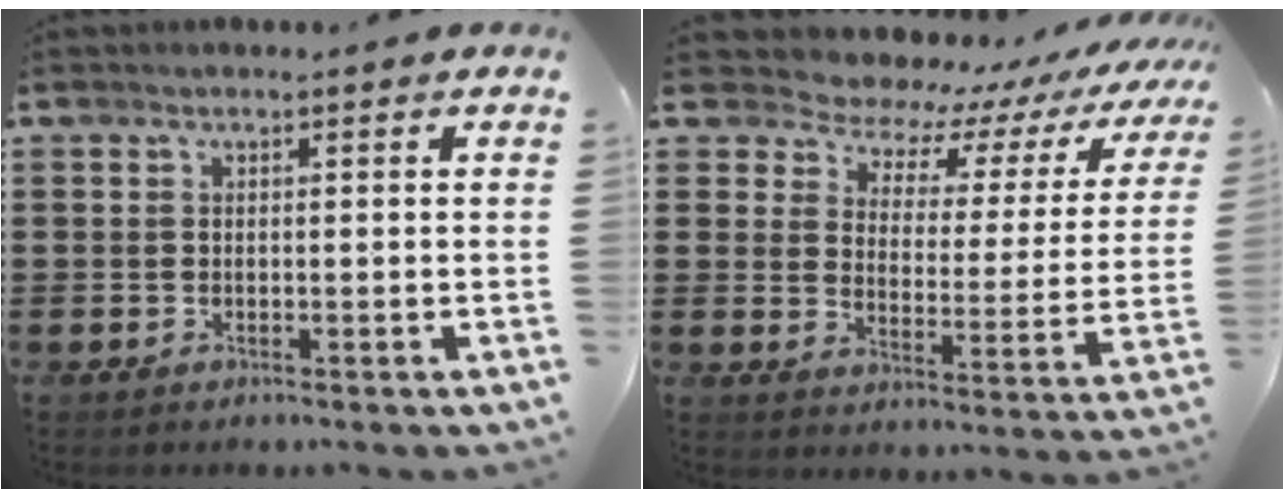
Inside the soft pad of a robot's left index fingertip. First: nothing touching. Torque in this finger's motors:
{"motor_torque": [0.02, -0.02, 0.41, -0.04]}